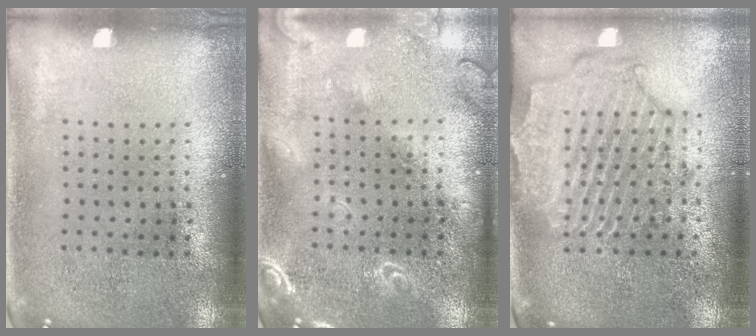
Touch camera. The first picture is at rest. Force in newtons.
{"total": 1.8, "press": 1.7, "slide": 0.2}
{"total": 2.3, "press": 2.2, "slide": 0.8}